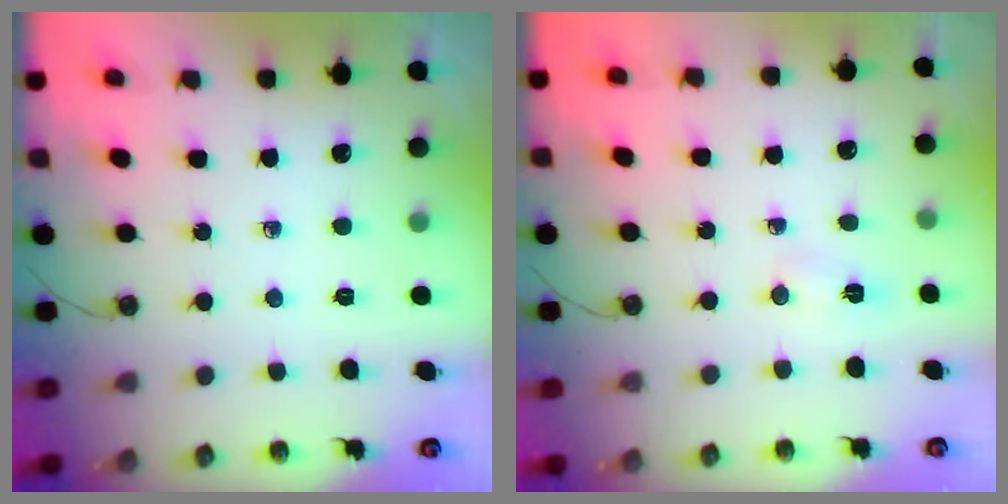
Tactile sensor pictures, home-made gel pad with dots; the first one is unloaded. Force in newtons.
{"total": 2.3, "press": 2.3, "slide": 0.3}